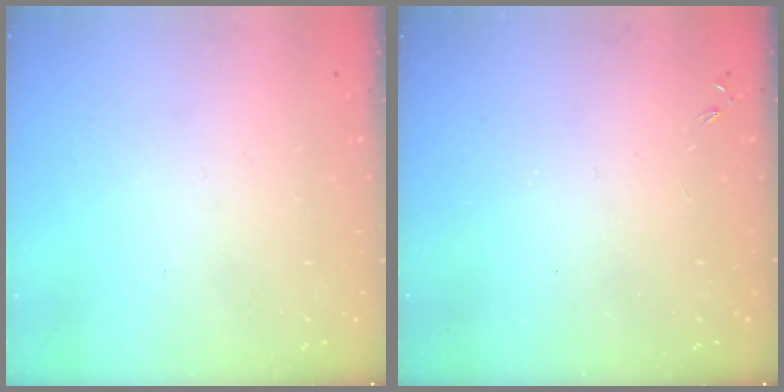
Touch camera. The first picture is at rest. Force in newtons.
{"total": 0.0}